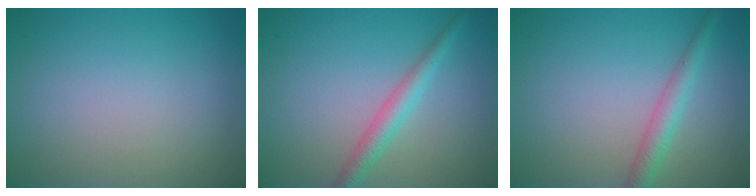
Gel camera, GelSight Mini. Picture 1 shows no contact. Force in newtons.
{"total": 2.6, "press": 2.5, "slide": 0.1}
{"total": 2.6, "press": 2.6, "slide": 0.1}